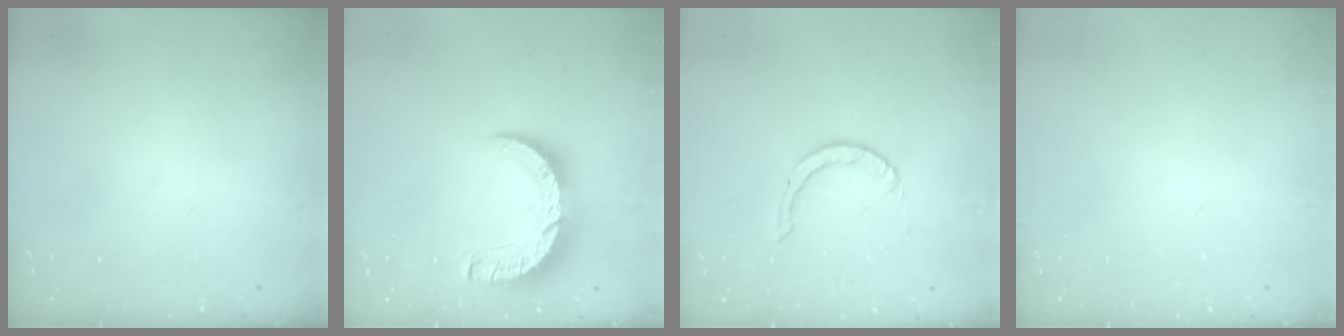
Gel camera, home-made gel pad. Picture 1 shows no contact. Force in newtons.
{"total": 8.9, "press": 8.9, "slide": 0.9}
{"total": 0.9, "press": 0.9, "slide": 0.1}
{"total": 0.0}